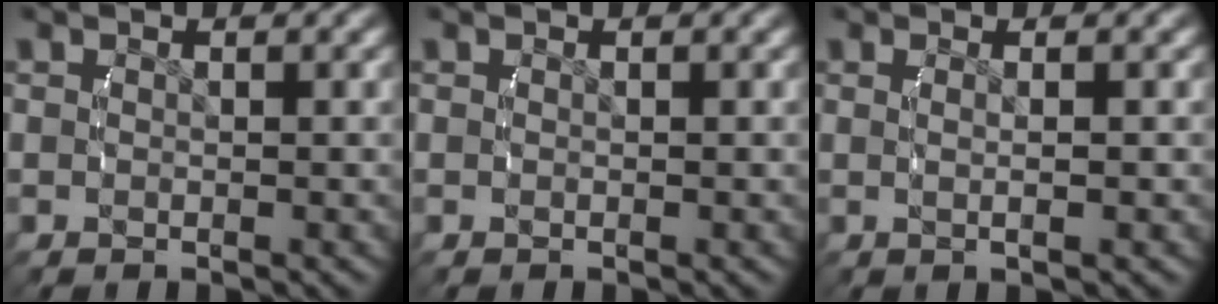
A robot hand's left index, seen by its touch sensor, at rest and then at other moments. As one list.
[{"total": 0.0}, {"total": 1.7, "force": [0.2, -0.8, 1.5], "torque": [-0.023, 0.004, 0.006]}]